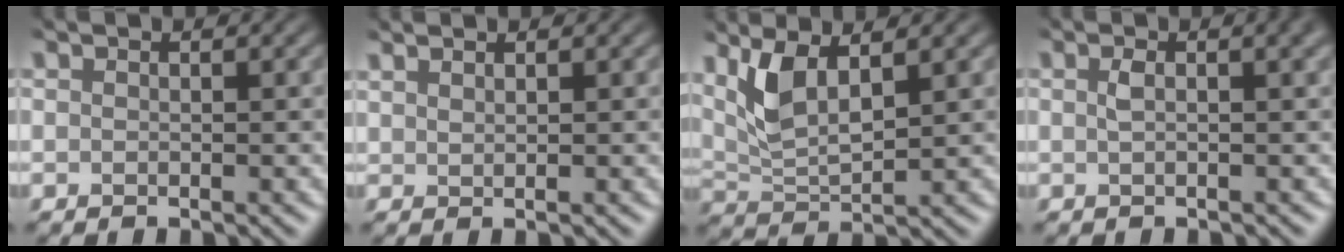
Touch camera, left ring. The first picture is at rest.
{"total": 1.3, "force": [1.2, -0.2, 0.4], "torque": [-0.012, 0.004, 0.026]}
{"total": 3.5, "force": [2.1, 0.6, 2.8], "torque": [-0.071, -0.005, 0.049]}
{"total": 2.9, "force": [0.5, 1.0, 2.7], "torque": [-0.036, 0.009, 0.009]}